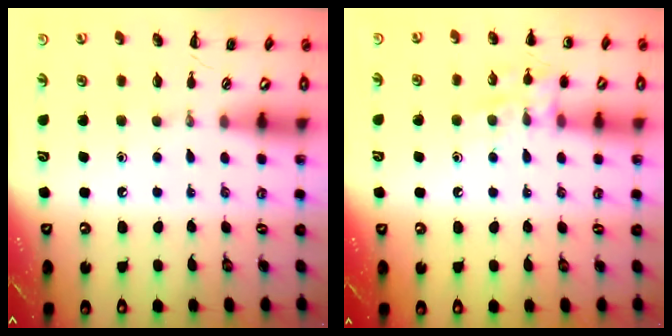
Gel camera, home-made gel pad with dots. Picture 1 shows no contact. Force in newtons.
{"total": 10.2, "press": 10.1, "slide": 1.4}